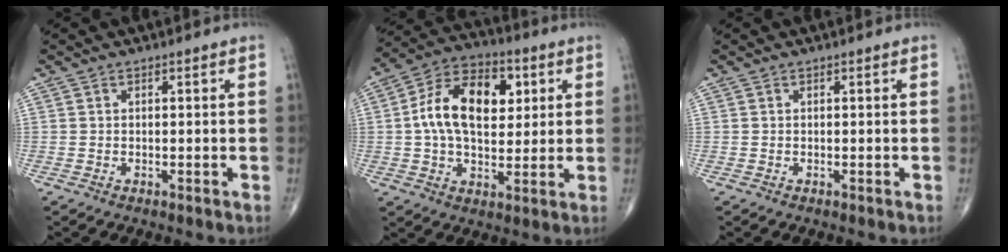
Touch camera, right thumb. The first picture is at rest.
{"total": 16.4, "force": [3.1, 10.0, 12.6], "torque": [-0.191, 0.011, 0.046]}
{"total": 0.0}